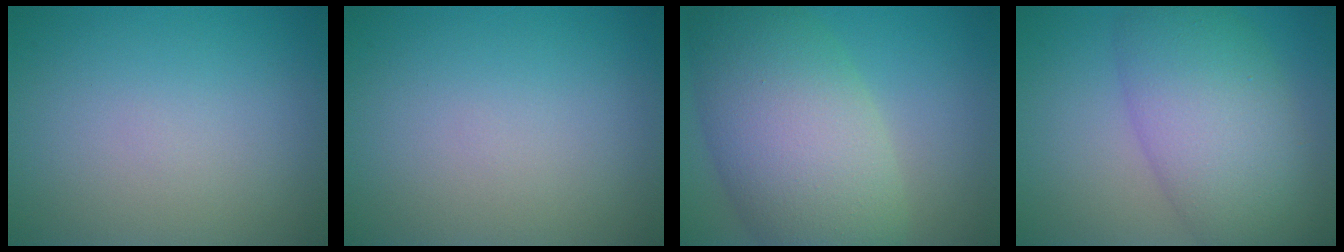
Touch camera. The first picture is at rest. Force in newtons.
{"total": 0.0}
{"total": 10.9, "press": 10.9, "slide": 0.7}
{"total": 8.4, "press": 8.4, "slide": 0.2}